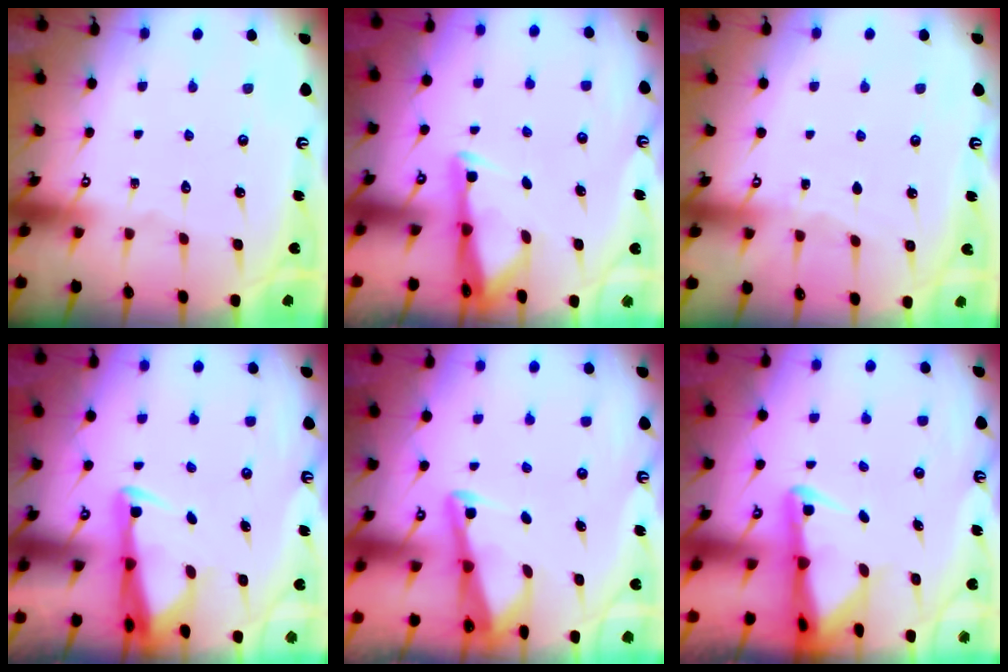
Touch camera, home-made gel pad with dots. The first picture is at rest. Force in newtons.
{"total": 2.8, "press": 2.8, "slide": 0.4}
{"total": 2.9, "press": 2.8, "slide": 0.3}
{"total": 2.9, "press": 2.7, "slide": 0.9}
{"total": 2.8, "press": 2.8, "slide": 0.4}
{"total": 2.9, "press": 2.9, "slide": 0.6}